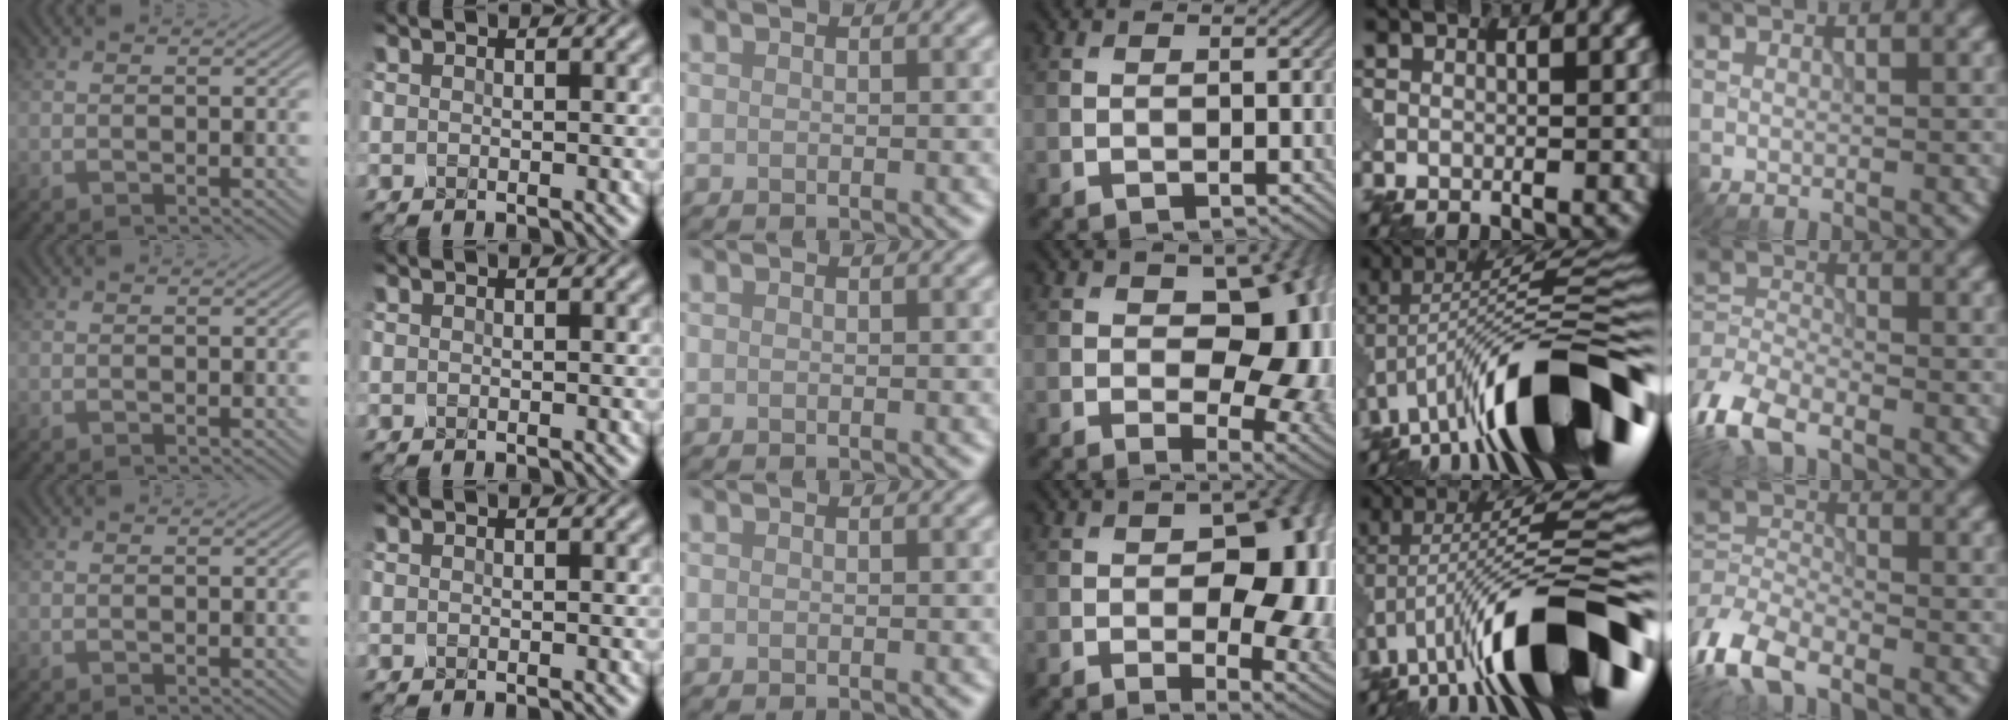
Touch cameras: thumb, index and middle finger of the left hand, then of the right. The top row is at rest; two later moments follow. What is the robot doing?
{"motion": "shake", "object": "salt shaker"}